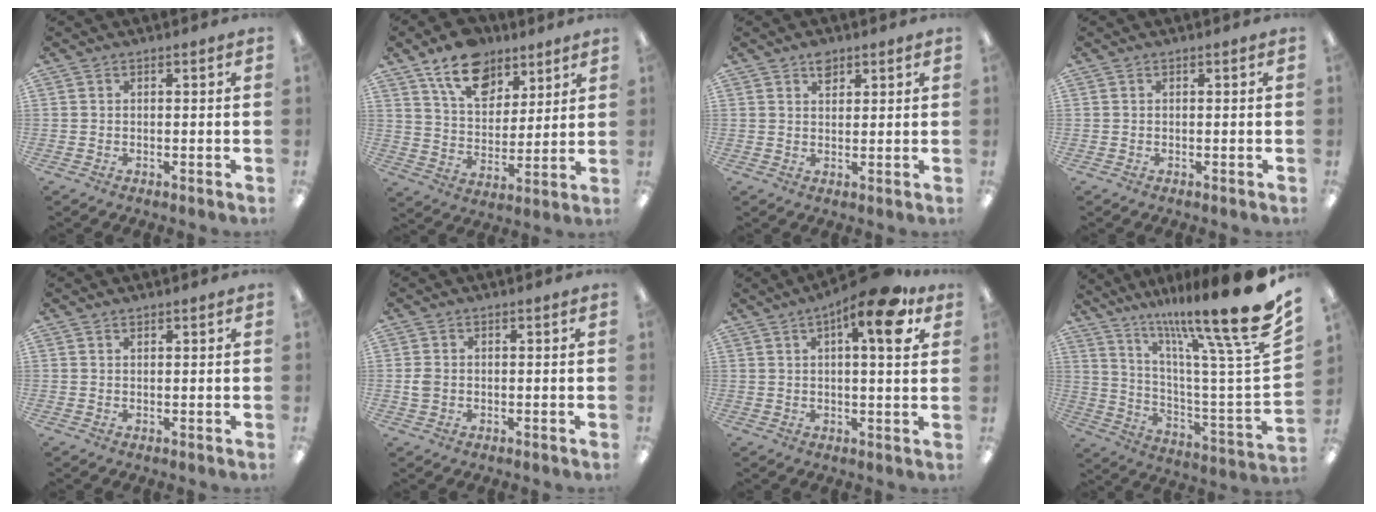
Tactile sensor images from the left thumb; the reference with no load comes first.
{"total": 14.7, "force": [10.1, 8.5, 6.5], "torque": [-0.104, -0.047, 0.187]}
{"total": 3.2, "force": [2.2, 1.8, 1.5], "torque": [-0.010, -0.009, 0.035]}
{"total": 0.0}
{"total": 0.9, "force": [0.8, 0.3, 0.4], "torque": [-0.008, 0.001, 0.014]}
{"total": 2.3, "force": [0.0, 1.9, 1.4], "torque": [-0.019, 0.002, -0.002]}
{"total": 13.1, "force": [6.5, 3.5, 10.8], "torque": [-0.151, -0.027, 0.096]}
{"total": 20.8, "force": [15.6, 0.4, 13.7], "torque": [-0.224, -0.116, 0.239]}